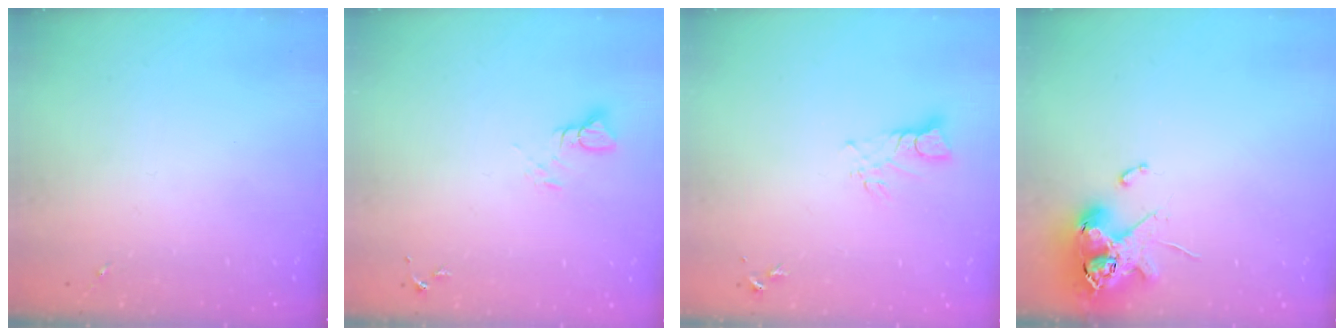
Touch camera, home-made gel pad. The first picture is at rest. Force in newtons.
{"total": 3.4, "press": 3.4, "slide": 0.2}
{"total": 4.8, "press": 4.8, "slide": 0.5}
{"total": 11.7, "press": 11.5, "slide": 1.7}